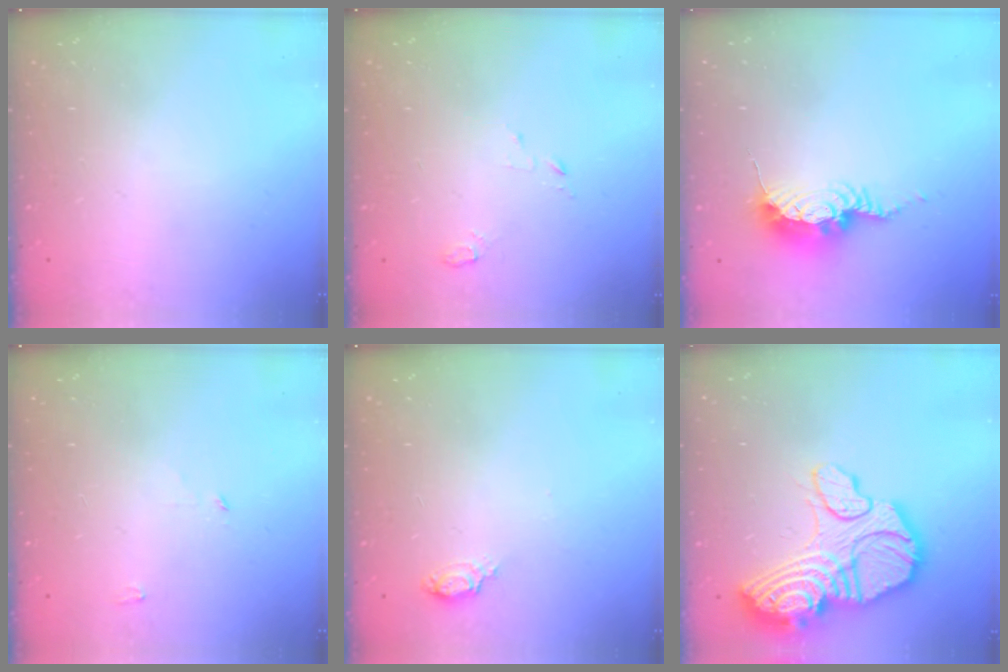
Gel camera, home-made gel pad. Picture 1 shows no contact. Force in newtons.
{"total": 2.8, "press": 2.8, "slide": 0.3}
{"total": 9.2, "press": 9.2, "slide": 0.3}
{"total": 2.7, "press": 2.7, "slide": 0.3}
{"total": 6.0, "press": 6.0, "slide": 0.6}
{"total": 27.3, "press": 27.1, "slide": 2.8}